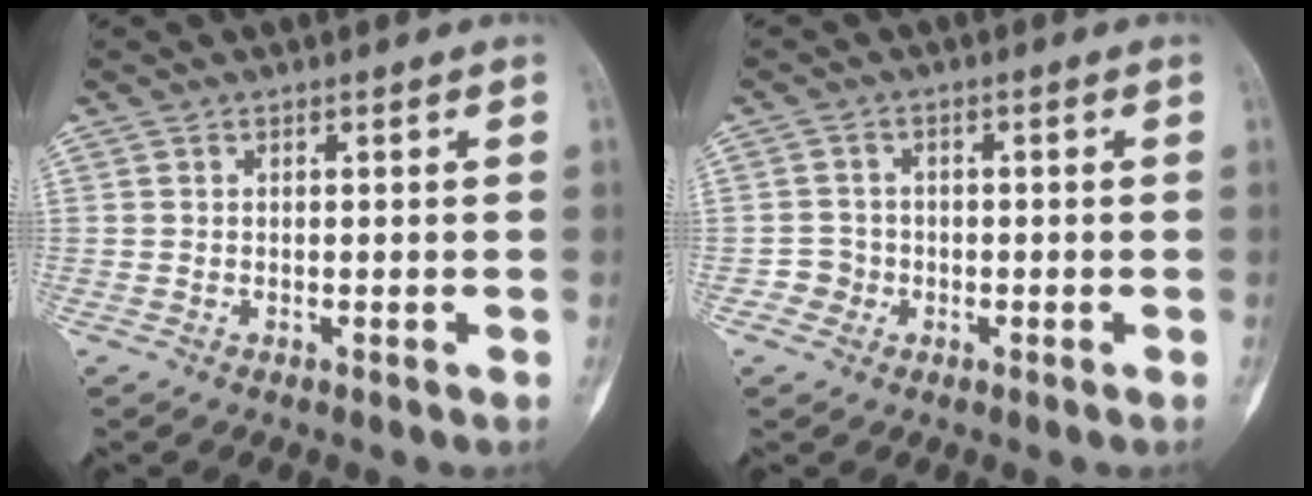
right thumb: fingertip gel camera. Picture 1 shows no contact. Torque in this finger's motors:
{"motor_torque": [0.52, 0.63, 0.26, -0.22, -0.02]}